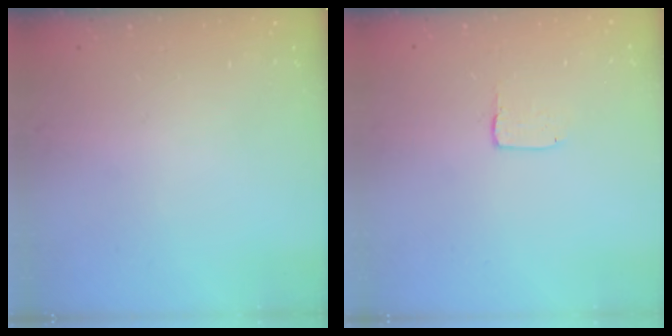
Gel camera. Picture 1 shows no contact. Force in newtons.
{"total": 1.7, "press": 1.6, "slide": 0.1}